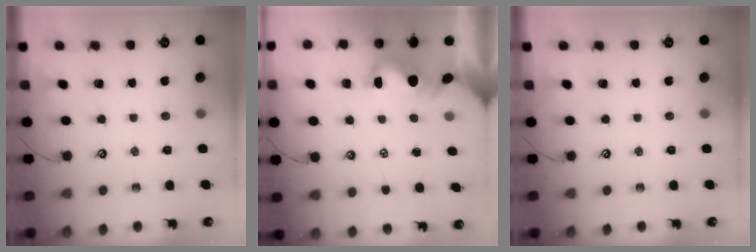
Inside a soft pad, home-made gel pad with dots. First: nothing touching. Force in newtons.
{"total": 3.4, "press": 3.2, "slide": 1.2}
{"total": 0.0}